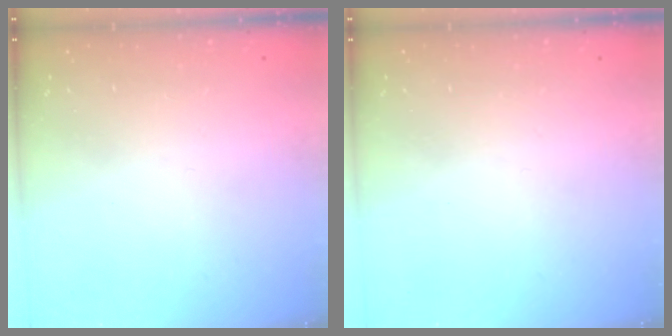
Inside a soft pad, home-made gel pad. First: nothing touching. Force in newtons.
{"total": 0.0}